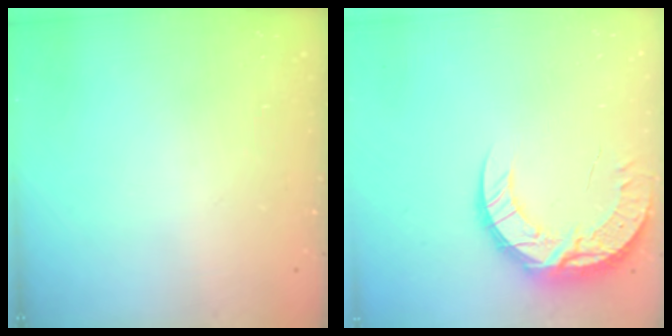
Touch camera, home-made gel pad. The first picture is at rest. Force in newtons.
{"total": 13.0, "press": 12.9, "slide": 1.0}